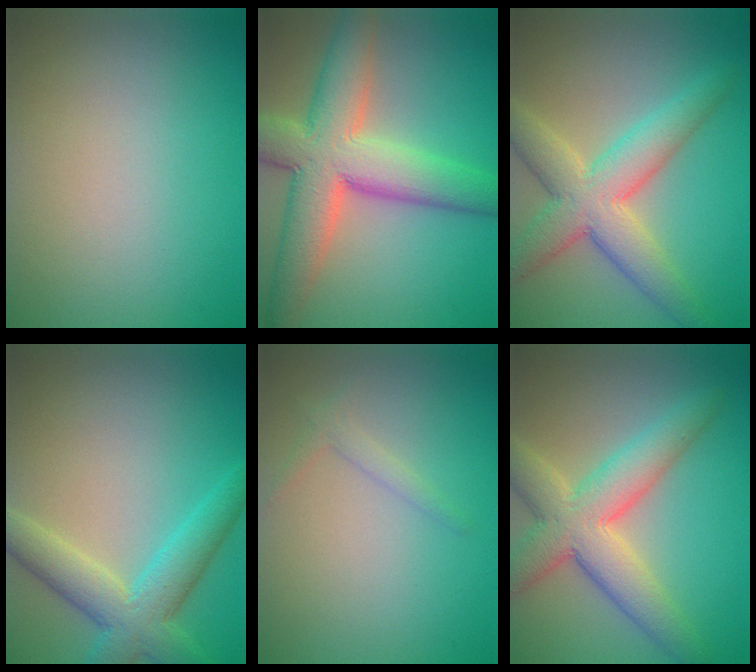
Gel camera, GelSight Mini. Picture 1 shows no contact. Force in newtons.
{"total": 9.9, "press": 9.8, "slide": 0.8}
{"total": 6.9, "press": 6.9, "slide": 0.2}
{"total": 5.8, "press": 5.8, "slide": 0.2}
{"total": 1.1, "press": 1.1, "slide": 0.1}
{"total": 7.2, "press": 7.2, "slide": 0.5}